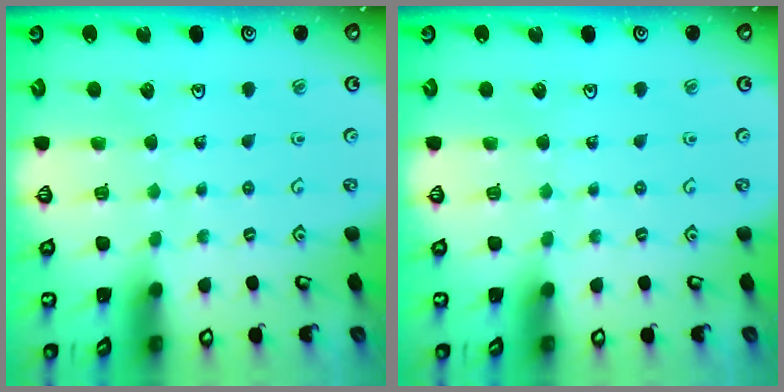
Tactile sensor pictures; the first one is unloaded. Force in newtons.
{"total": 0.0}